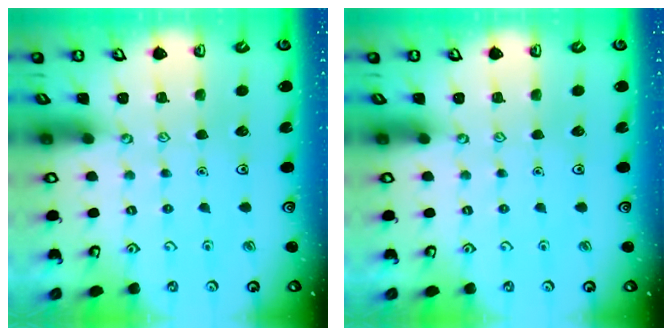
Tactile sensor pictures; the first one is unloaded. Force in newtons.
{"total": 0.0}